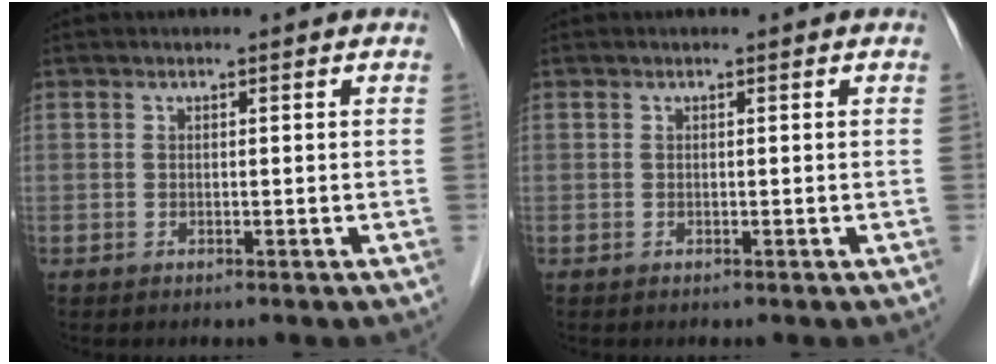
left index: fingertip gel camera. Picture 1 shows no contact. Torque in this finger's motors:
{"motor_torque": [0.00, 0.00, 0.00, 0.00]}